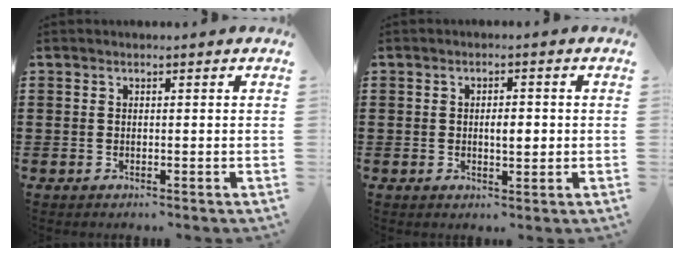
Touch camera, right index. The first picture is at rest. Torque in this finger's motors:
{"motor_torque": [0.78, 0.04, 0.11, 0.07]}